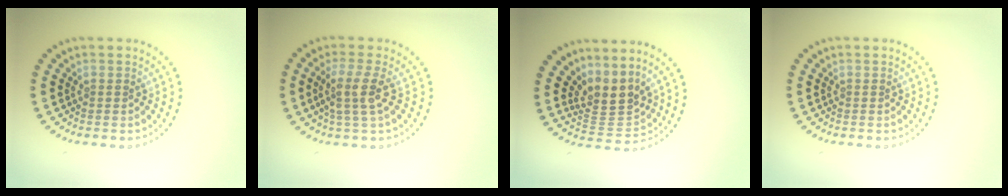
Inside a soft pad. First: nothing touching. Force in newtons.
{"total": 3.1, "press": 2.4, "slide": 1.9}
{"total": 3.5, "press": 2.5, "slide": 2.4}
{"total": 0.0}